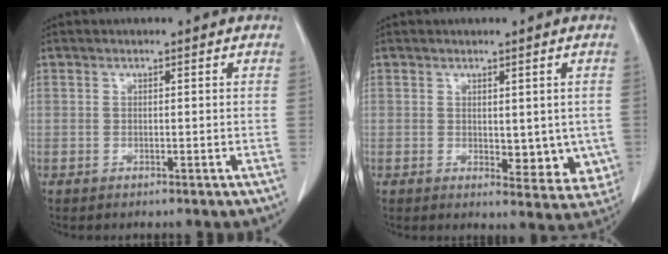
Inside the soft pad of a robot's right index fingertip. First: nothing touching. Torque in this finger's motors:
{"motor_torque": [0.42, 0.59, 0.11, 0.02]}